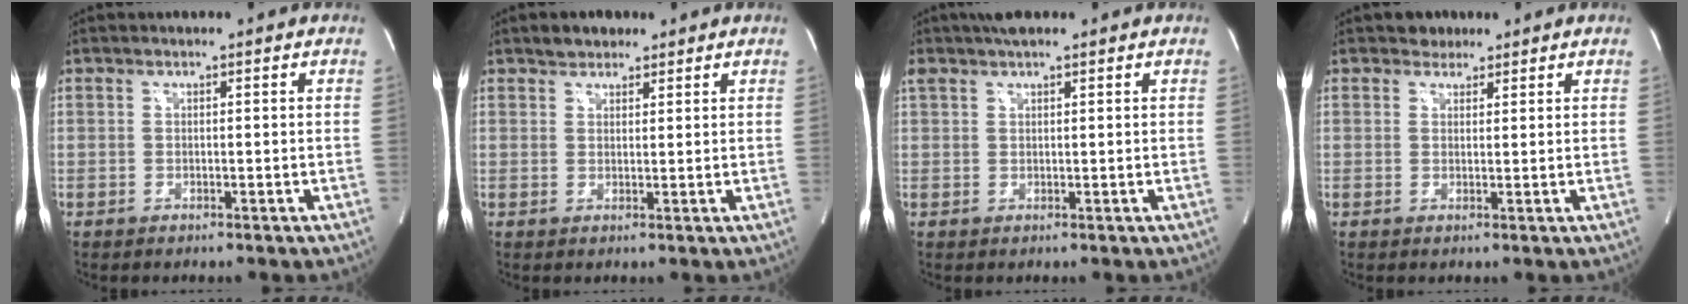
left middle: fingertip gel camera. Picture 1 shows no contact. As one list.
[{"total": 2.9, "force": [2.2, 1.7, 0.7], "torque": [-0.015, 0.008, 0.035]}, {"total": 4.1, "force": [3.2, 0.8, 2.3], "torque": [-0.049, 0.028, 0.059]}, {"total": 2.1, "force": [1.6, 1.4, 0.0], "torque": [-0.001, 0.004, 0.021]}]